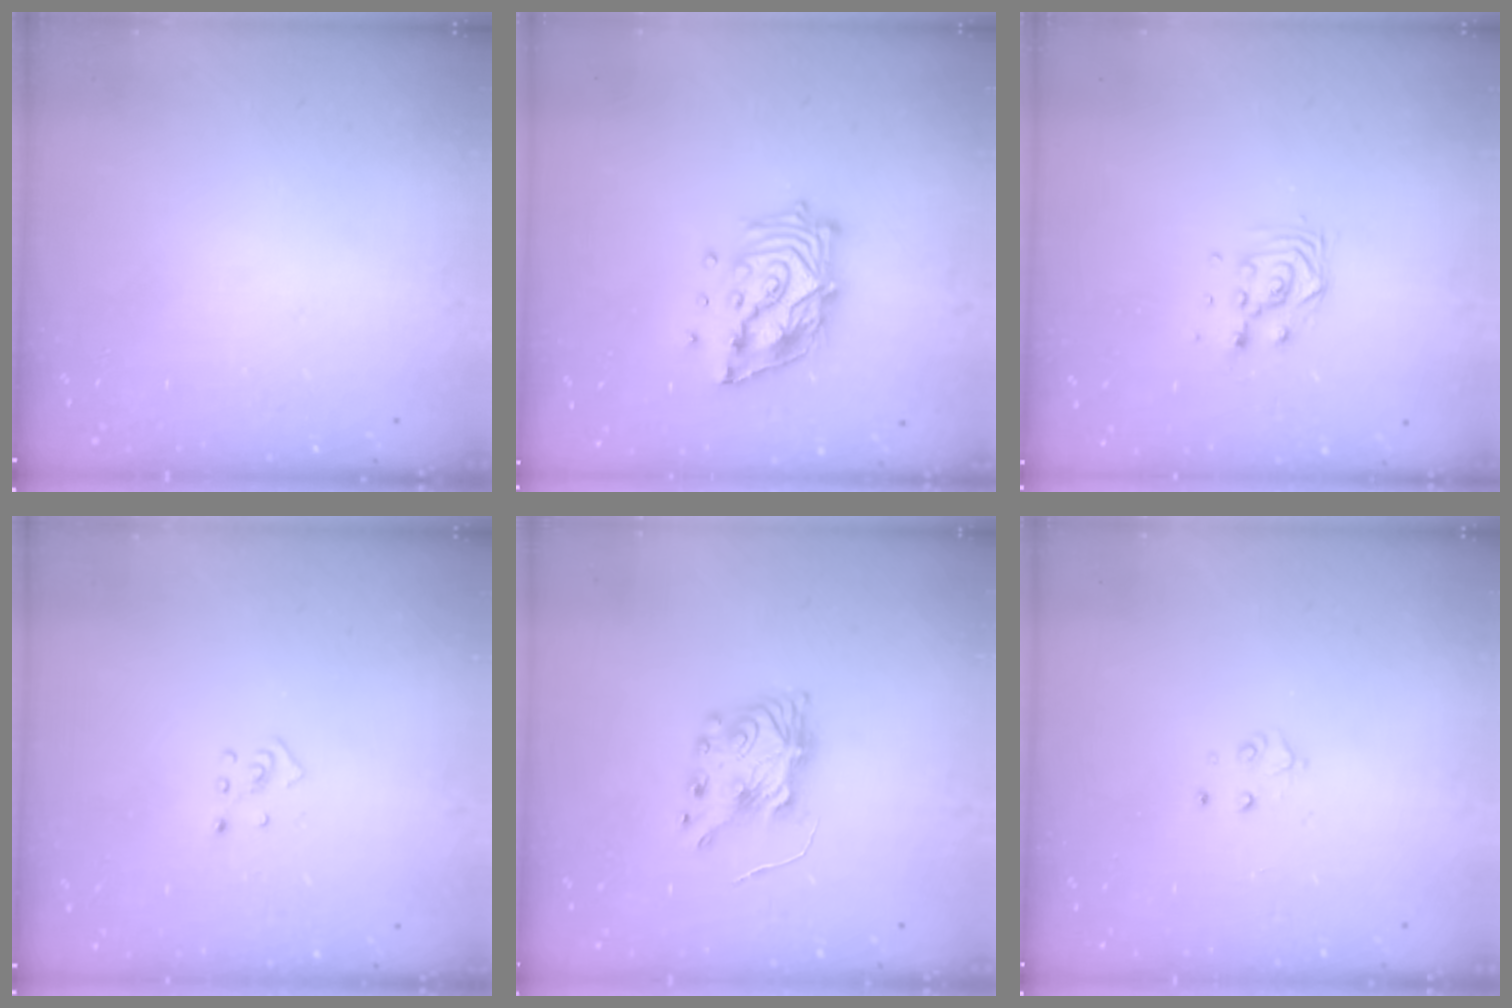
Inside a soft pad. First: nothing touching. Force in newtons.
{"total": 15.8, "press": 15.8, "slide": 1.1}
{"total": 6.1, "press": 6.1, "slide": 0.8}
{"total": 3.4, "press": 3.4, "slide": 0.6}
{"total": 9.0, "press": 9.0, "slide": 0.8}
{"total": 3.3, "press": 3.3, "slide": 0.2}